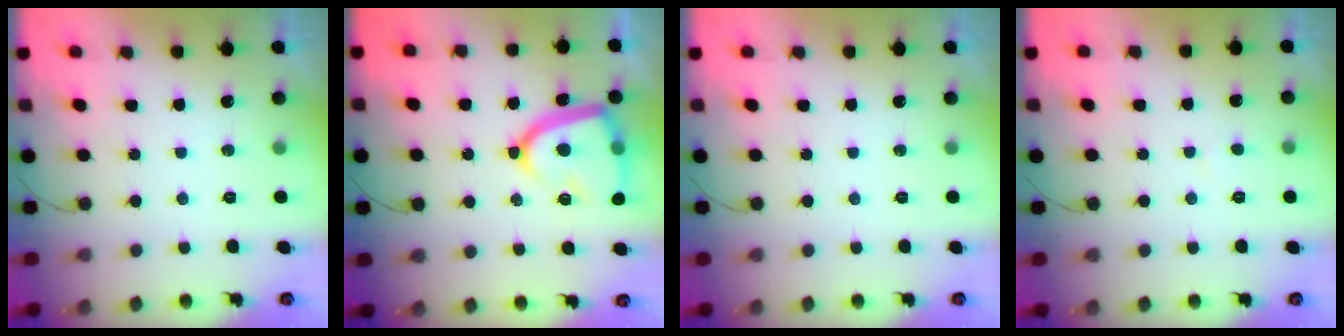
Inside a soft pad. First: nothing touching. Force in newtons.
{"total": 17.6, "press": 17.5, "slide": 1.4}
{"total": 0.0}
{"total": 1.8, "press": 1.8, "slide": 0.2}